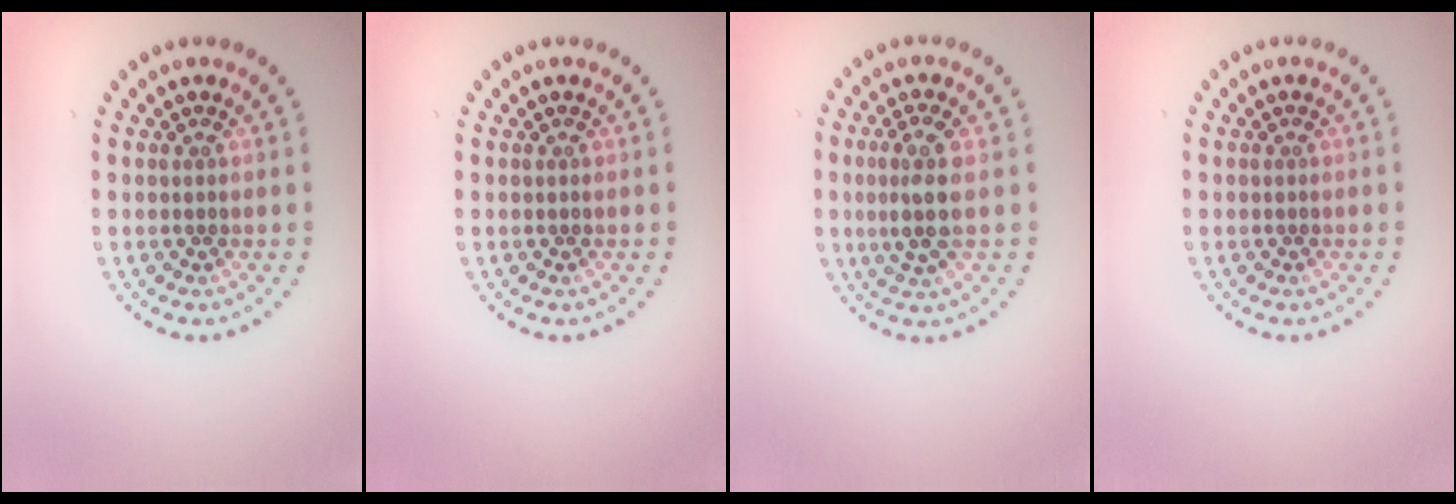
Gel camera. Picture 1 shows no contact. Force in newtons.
{"total": 0.0}
{"total": 3.2, "press": 3.0, "slide": 1.3}
{"total": 0.0}